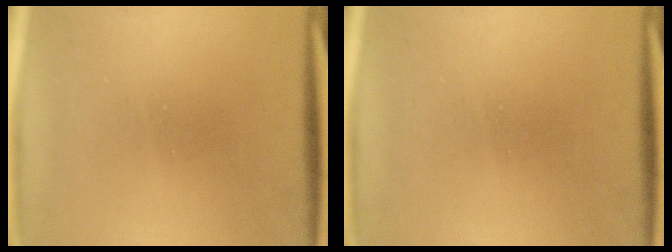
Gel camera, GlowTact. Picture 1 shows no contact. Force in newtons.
{"total": 0.0}